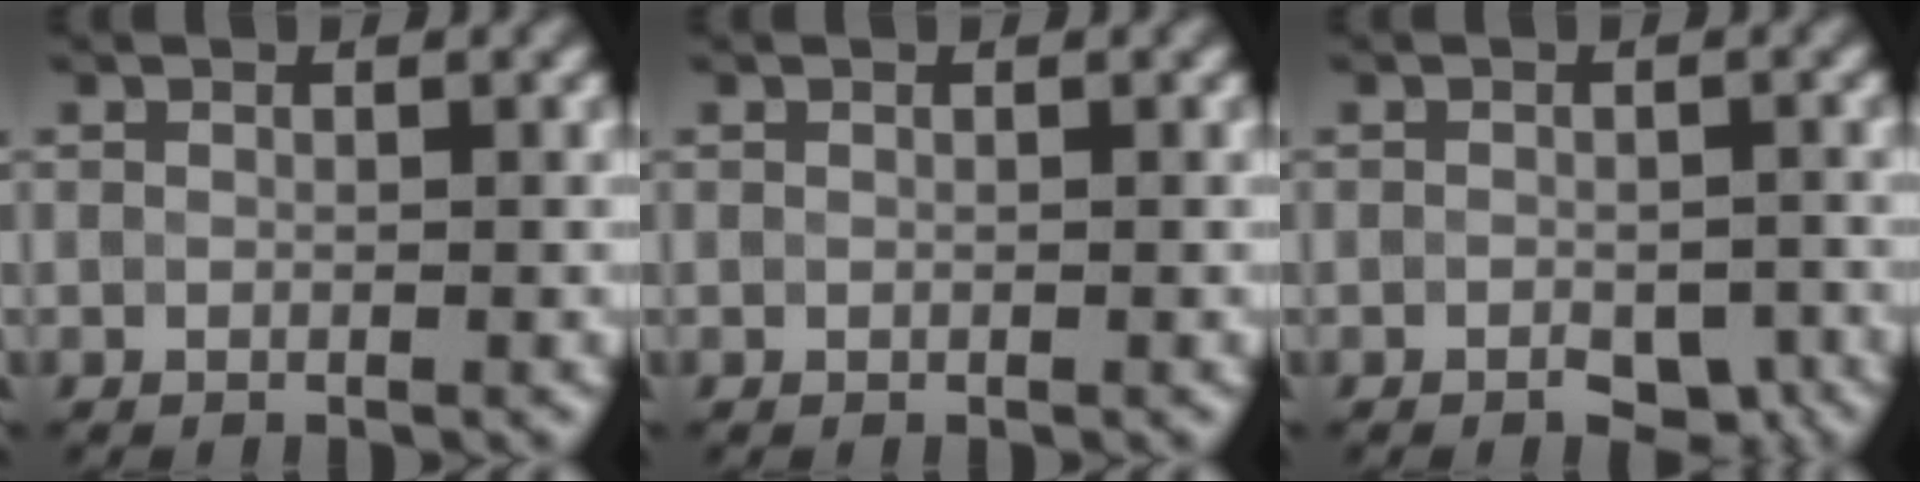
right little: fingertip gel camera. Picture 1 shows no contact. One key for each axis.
{"total": 0.0}
{"total": 2.1, "fx": -1.7, "fy": 0.6, "fz": 1.1, "tx": -0.021, "ty": -0.001, "tz": -0.012}